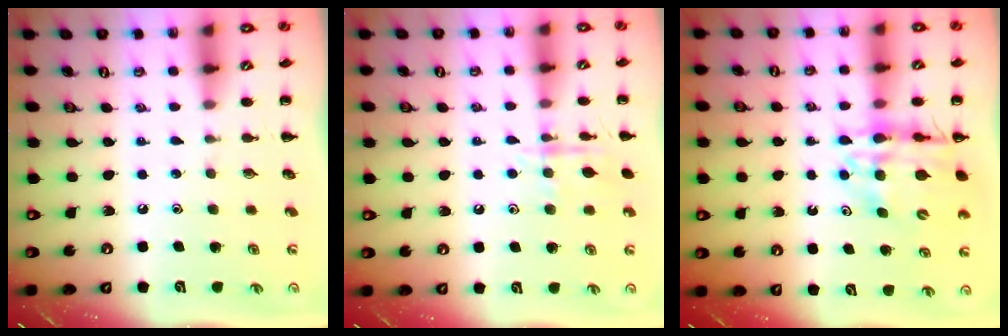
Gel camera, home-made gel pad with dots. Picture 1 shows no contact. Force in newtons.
{"total": 9.9, "press": 9.8, "slide": 0.7}
{"total": 14.0, "press": 13.5, "slide": 3.7}